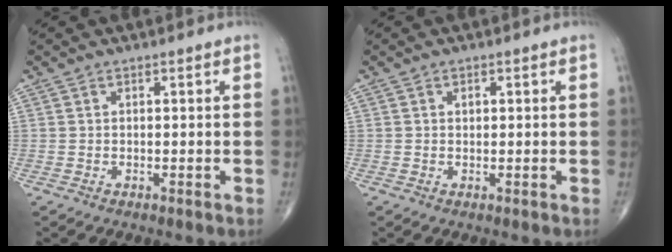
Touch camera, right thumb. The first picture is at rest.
{"total": 0.8, "force": [0.3, 0.5, 0.6], "torque": [-0.009, -0.001, 0.006]}